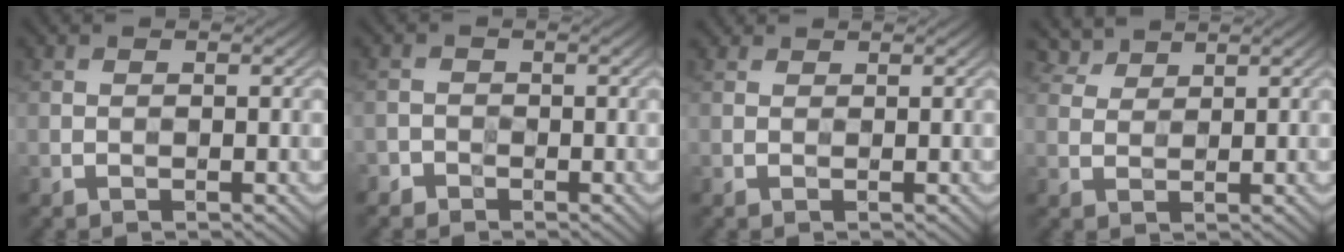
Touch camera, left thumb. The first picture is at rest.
{"total": 1.6, "force": [-1.1, 1.1, -0.3], "torque": [0.012, -0.002, -0.028]}
{"total": 0.7, "force": [0.7, 0.1, -0.2], "torque": [0.004, -0.003, 0.009]}
{"total": 2.2, "force": [2.1, 0.8, 0.2], "torque": [-0.013, -0.001, 0.048]}